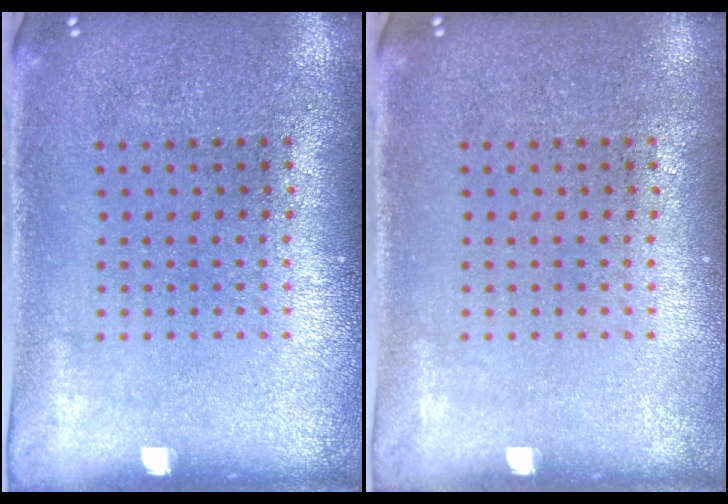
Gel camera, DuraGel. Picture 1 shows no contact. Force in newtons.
{"total": 0.0}